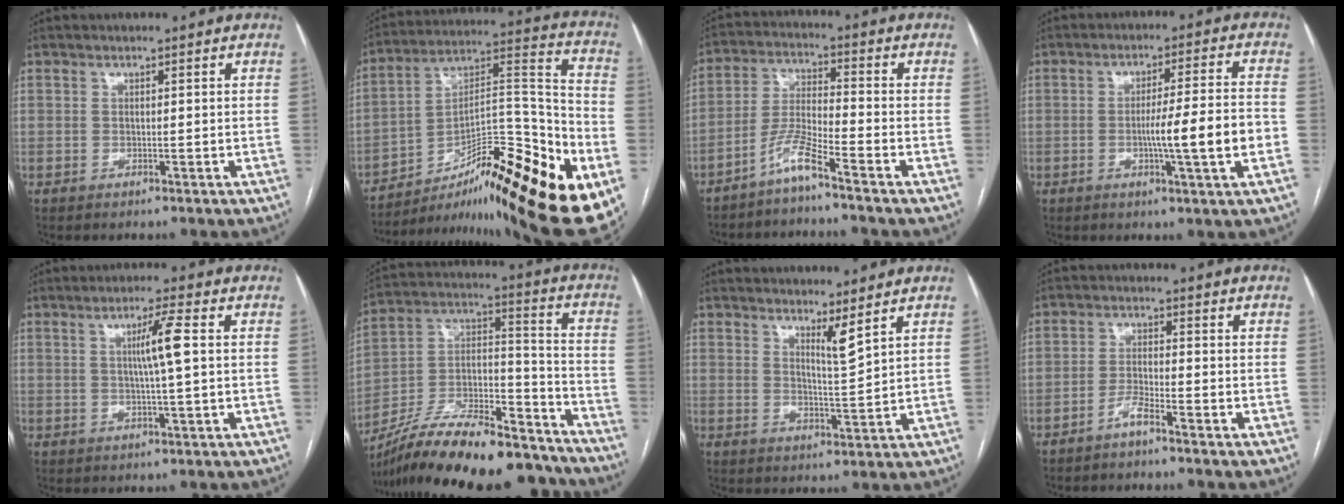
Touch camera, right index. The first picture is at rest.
{"total": 29.3, "force": [-16.8, 4.5, 23.5], "torque": [-0.302, 0.016, -0.261]}
{"total": 5.8, "force": [-4.4, -0.6, 3.7], "torque": [-0.085, -0.012, -0.095]}
{"total": 9.8, "force": [-2.2, -0.7, 9.5], "torque": [-0.151, -0.002, -0.036]}
{"total": 5.3, "force": [0.9, -0.6, 5.2], "torque": [-0.092, 0.000, 0.017]}
{"total": 27.5, "force": [-23.7, 6.8, 12.1], "torque": [-0.184, 0.018, -0.370]}
{"total": 3.3, "force": [2.5, -0.6, 2.0], "torque": [-0.037, -0.021, 0.046]}
{"total": 2.7, "force": [-2.2, -0.2, 1.6], "torque": [-0.034, 0.000, -0.045]}